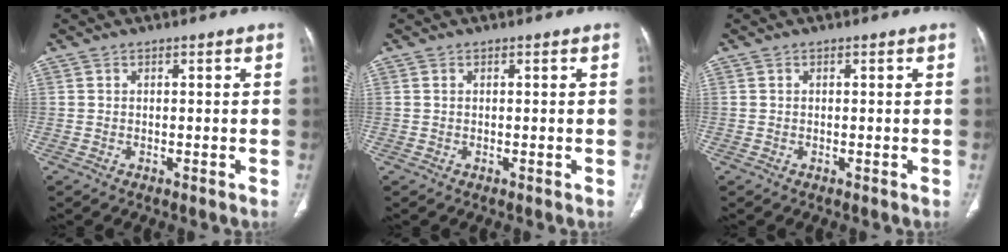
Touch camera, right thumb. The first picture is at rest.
{"total": 0.0}
{"total": 0.0}